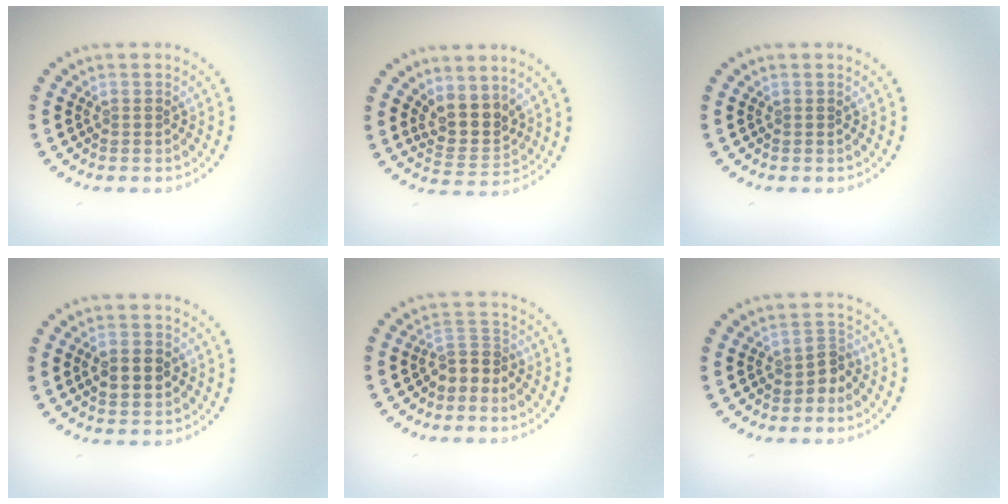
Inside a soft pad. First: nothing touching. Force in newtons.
{"total": 3.5, "press": 2.9, "slide": 2.1}
{"total": 0.0}
{"total": 3.4, "press": 3.4, "slide": 0.1}
{"total": 2.3, "press": 1.8, "slide": 1.4}
{"total": 2.0, "press": 1.6, "slide": 1.3}